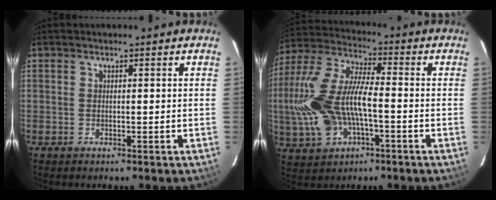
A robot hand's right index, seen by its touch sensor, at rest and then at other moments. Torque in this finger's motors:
{"motor_torque": [0.71, -0.25, 0.92, 0.21]}